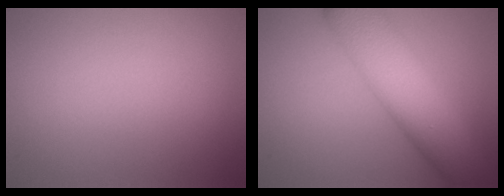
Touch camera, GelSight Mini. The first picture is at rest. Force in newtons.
{"total": 8.3, "press": 8.3, "slide": 0.0}